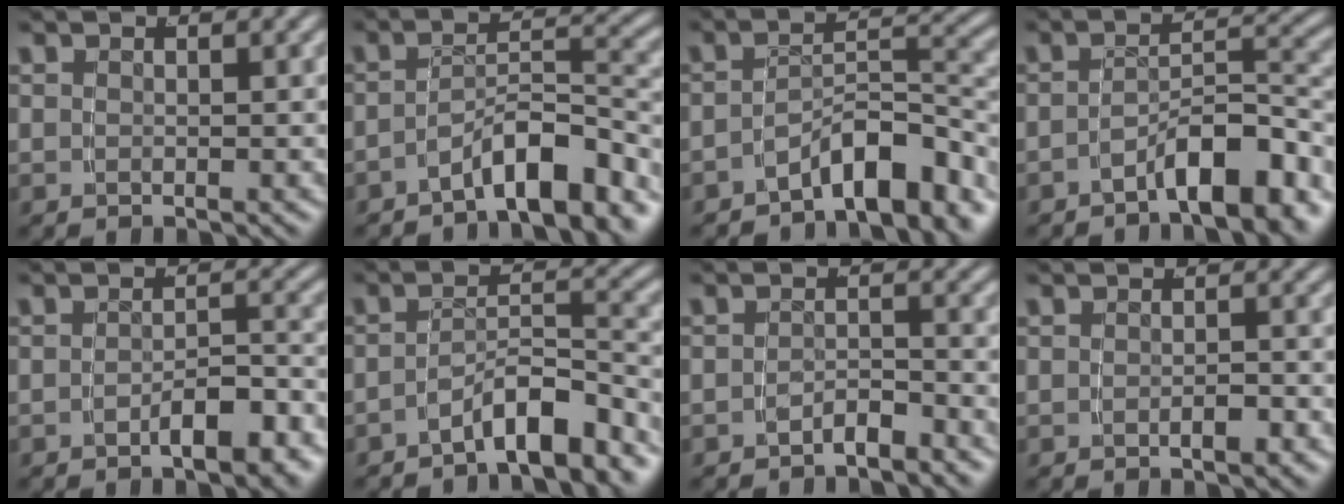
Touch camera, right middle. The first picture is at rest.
{"total": 6.6, "force": [-4.5, 2.1, 4.3], "torque": [-0.043, 0.002, -0.066]}
{"total": 7.3, "force": [-4.9, 2.7, 4.7], "torque": [-0.049, -0.003, -0.071]}
{"total": 6.3, "force": [-4.1, 2.0, 4.4], "torque": [-0.041, 0.002, -0.060]}
{"total": 4.0, "force": [-3.0, 1.1, 2.5], "torque": [-0.022, -0.004, -0.043]}
{"total": 6.1, "force": [-4.7, 1.9, 3.4], "torque": [-0.032, -0.001, -0.069]}
{"total": 2.3, "force": [-2.2, 0.5, 0.5], "torque": [0.003, -0.001, -0.040]}
{"total": 1.3, "force": [-0.9, 0.6, 0.8], "torque": [-0.006, 0.006, -0.019]}